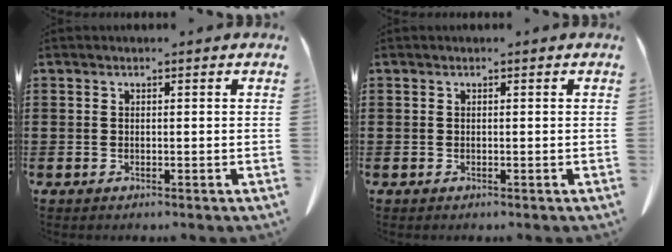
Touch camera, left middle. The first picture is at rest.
{"total": 0.0}